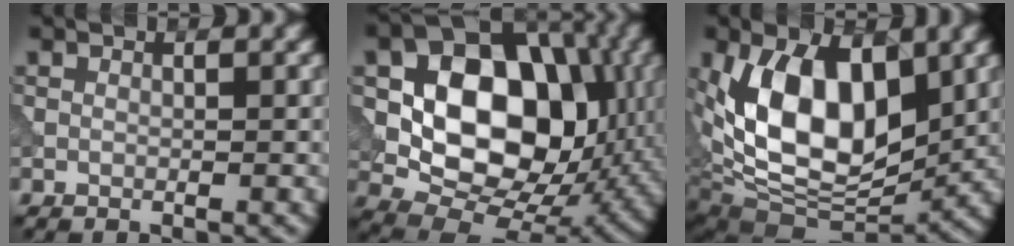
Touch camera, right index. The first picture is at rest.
{"total": 15.2, "force": [2.0, 10.5, 10.7], "torque": [-0.161, 0.010, 0.030]}
{"total": 11.5, "force": [2.2, 6.5, 9.2], "torque": [-0.156, -0.012, 0.032]}